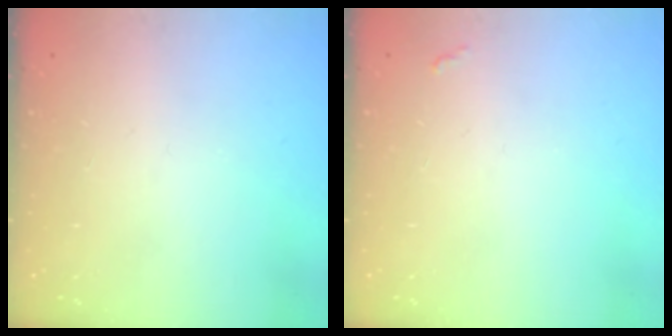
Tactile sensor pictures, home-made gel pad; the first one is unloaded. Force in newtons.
{"total": 2.8, "press": 2.8, "slide": 0.4}